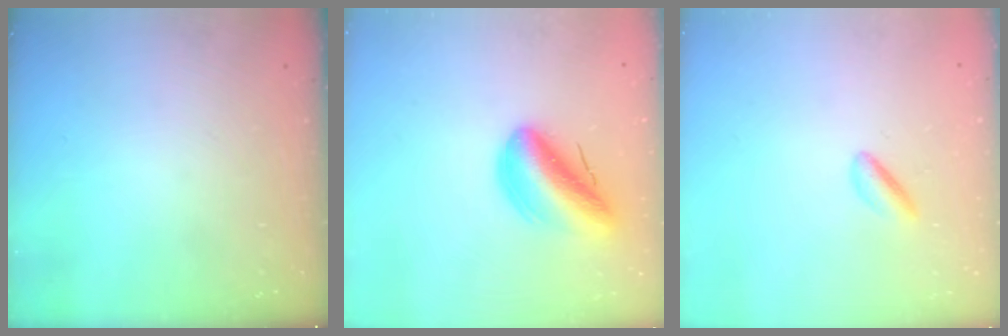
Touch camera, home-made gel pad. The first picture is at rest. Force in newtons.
{"total": 13.5, "press": 13.3, "slide": 2.5}
{"total": 2.5, "press": 2.3, "slide": 0.9}